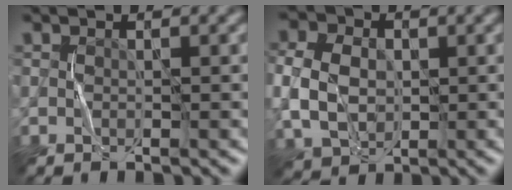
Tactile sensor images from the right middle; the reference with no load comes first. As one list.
[{"total": 6.0, "force": [-0.1, 4.7, 3.7], "torque": [-0.083, 0.003, -0.010]}]